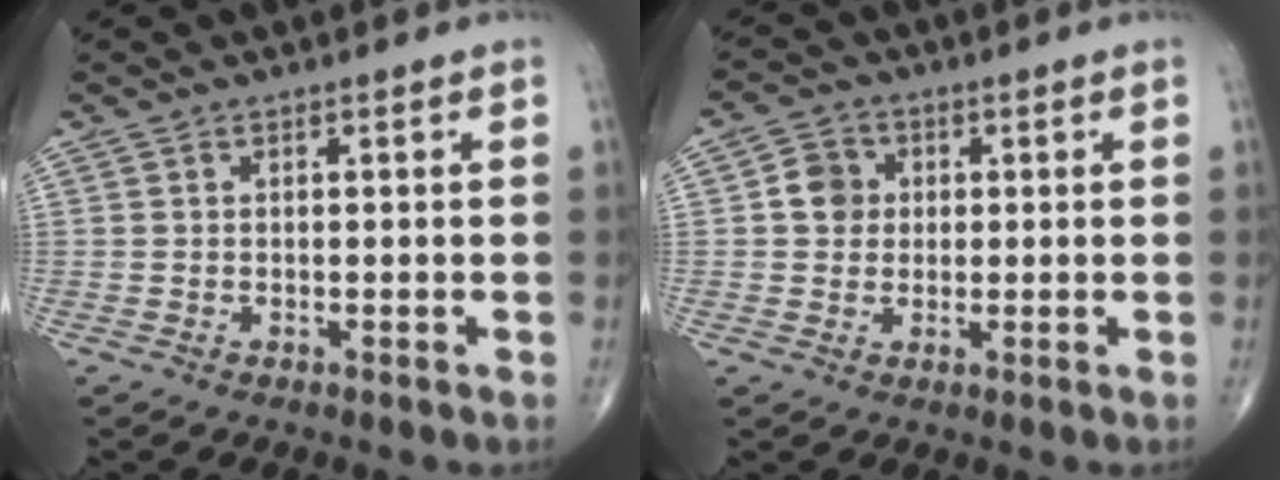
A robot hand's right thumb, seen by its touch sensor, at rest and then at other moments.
{"total": 5.0, "force": [0.7, 4.5, 2.0], "torque": [-0.015, 0.004, 0.004]}